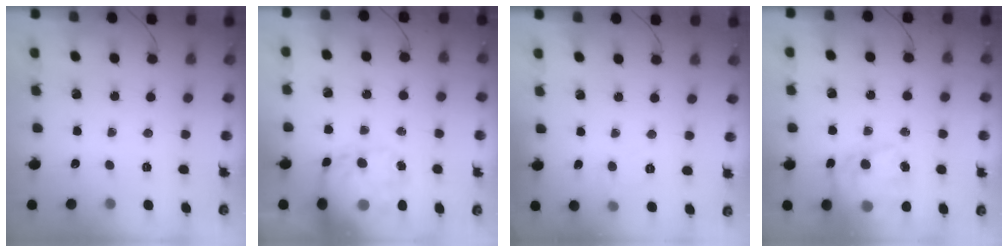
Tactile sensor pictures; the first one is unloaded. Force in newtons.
{"total": 16.3, "press": 15.8, "slide": 4.1}
{"total": 5.7, "press": 5.6, "slide": 1.4}
{"total": 18.2, "press": 17.8, "slide": 3.9}